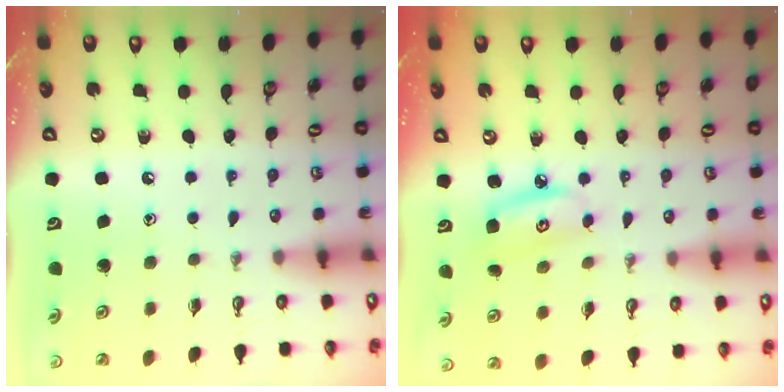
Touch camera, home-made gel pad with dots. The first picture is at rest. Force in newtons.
{"total": 6.0, "press": 6.0, "slide": 0.5}